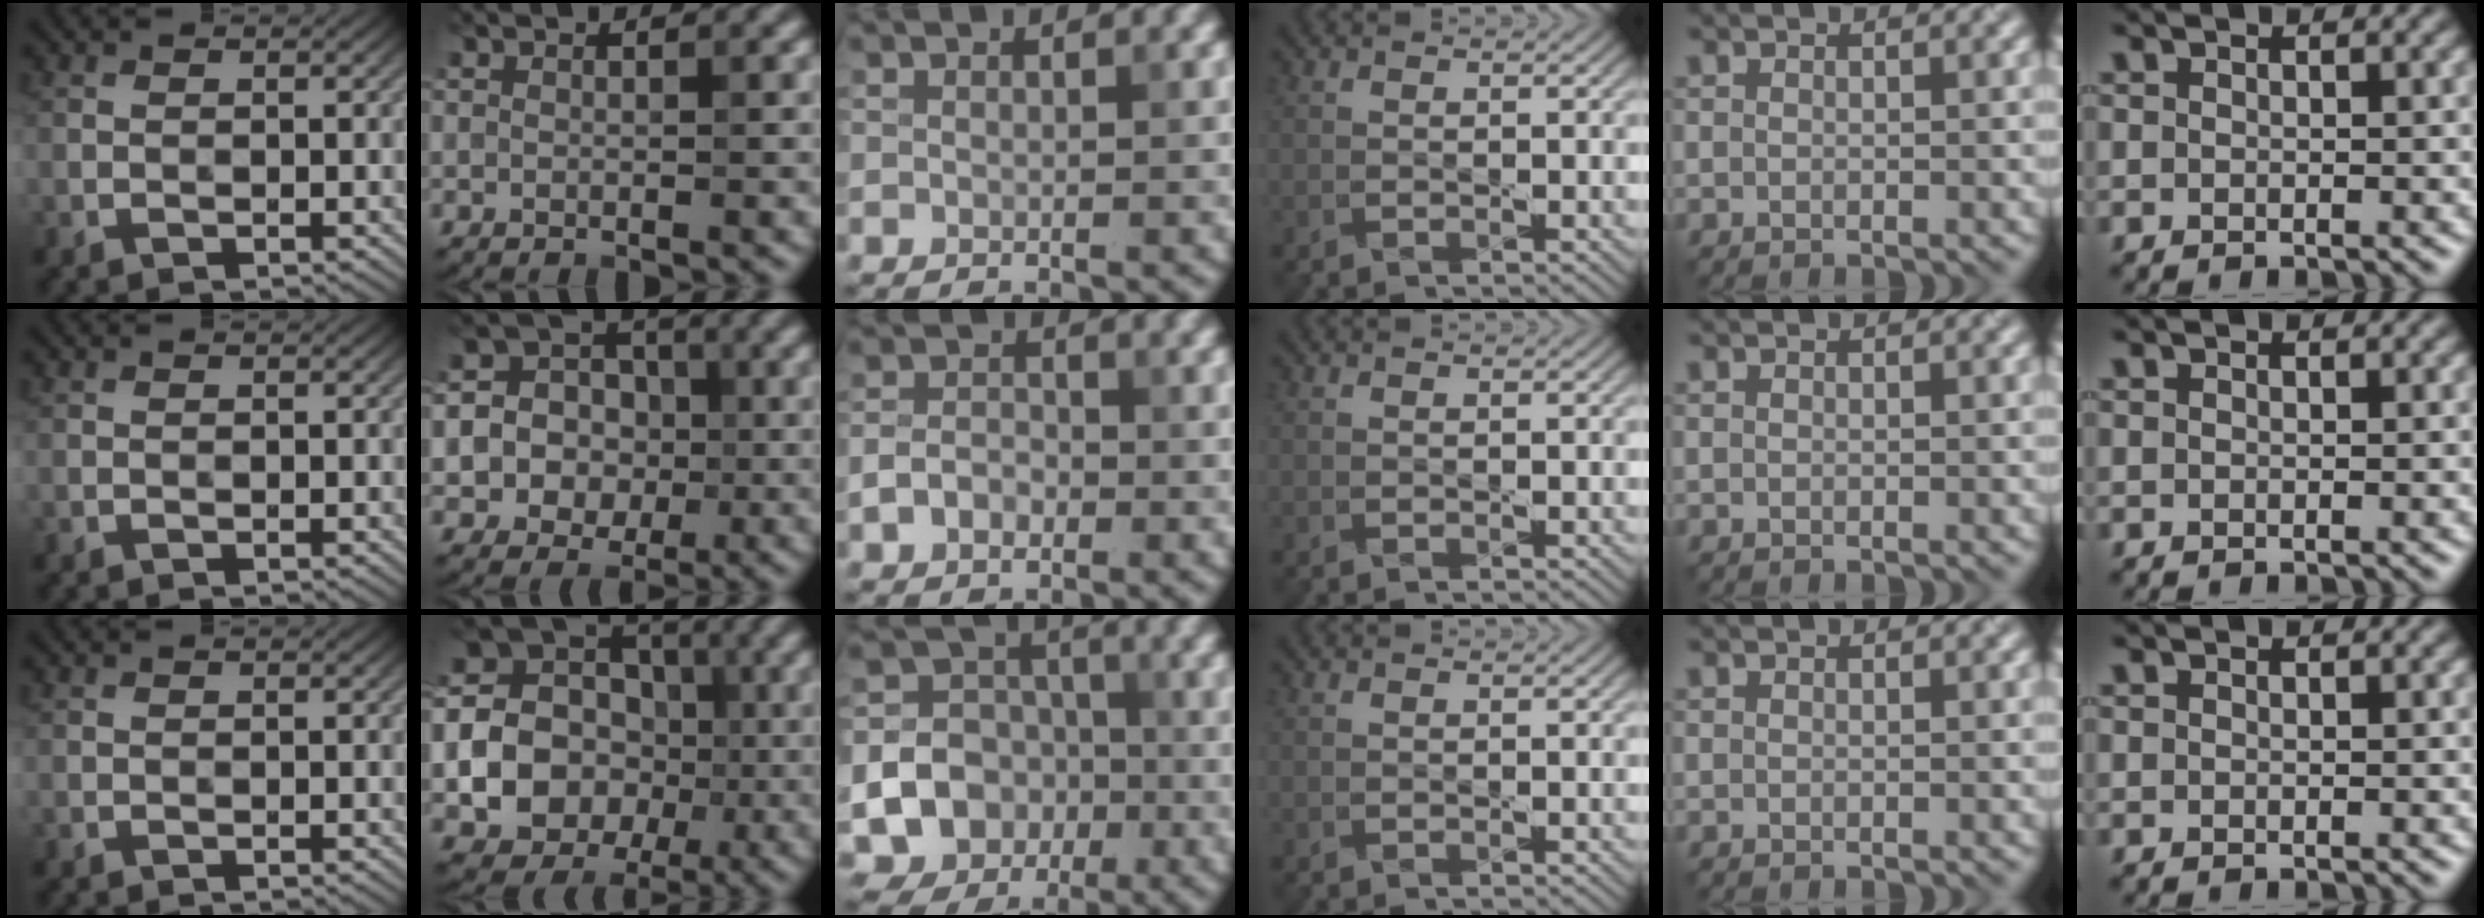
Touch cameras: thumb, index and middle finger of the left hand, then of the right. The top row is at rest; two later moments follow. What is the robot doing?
{"motion": "press", "object": "gel pad"}